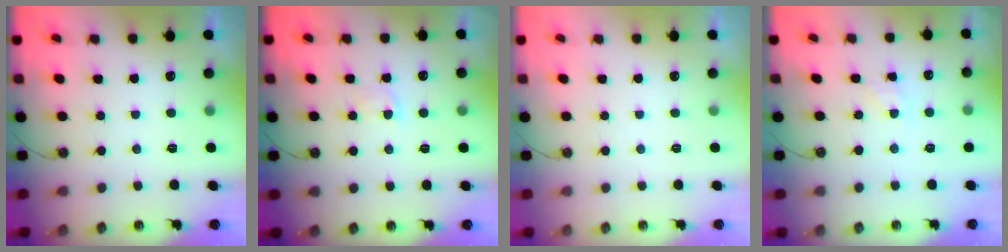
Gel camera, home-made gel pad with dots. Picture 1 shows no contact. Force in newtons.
{"total": 1.5, "press": 1.4, "slide": 0.3}
{"total": 0.0}
{"total": 4.8, "press": 4.8, "slide": 0.6}